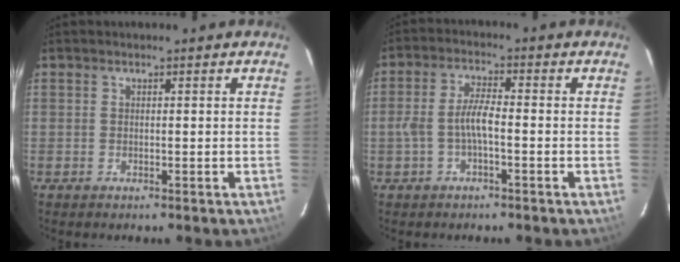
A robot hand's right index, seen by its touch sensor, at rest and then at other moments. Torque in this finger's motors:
{"motor_torque": [0.22, -0.09, 0.14, 0.10]}